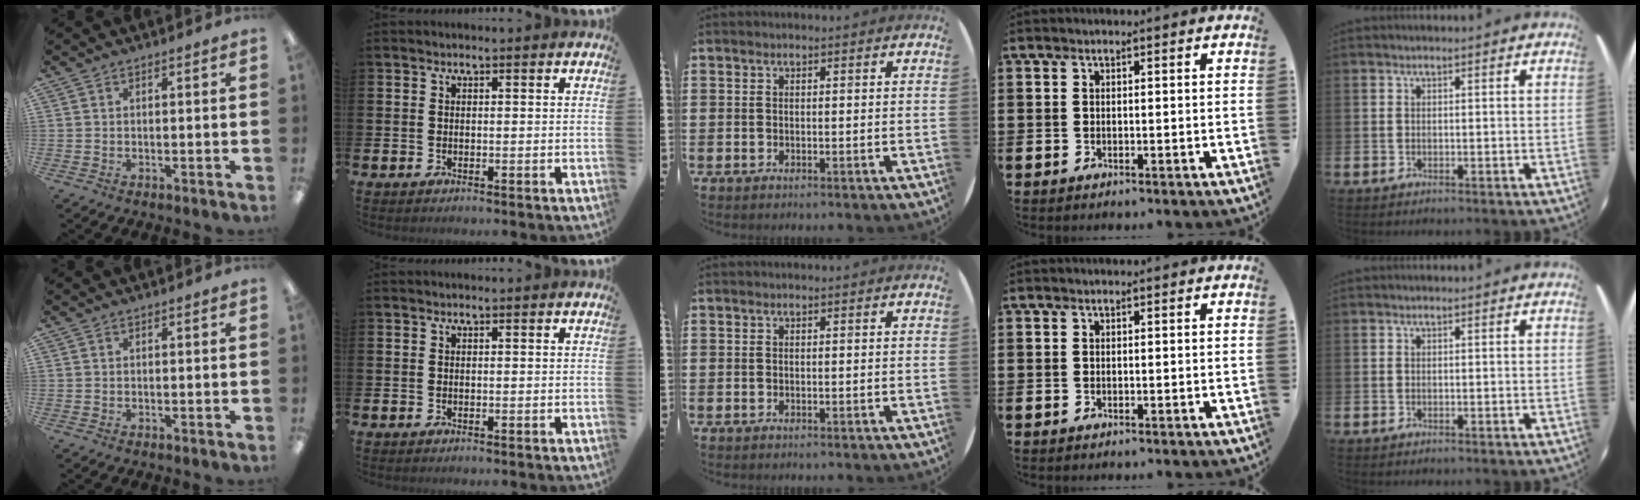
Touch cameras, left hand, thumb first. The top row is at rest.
{}